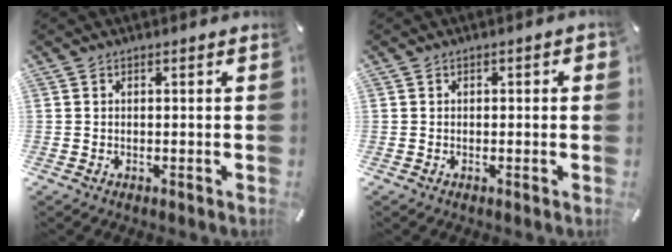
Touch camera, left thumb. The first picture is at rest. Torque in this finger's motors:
{"motor_torque": [-0.08, -0.08, 0.21, 0.07, -0.06]}